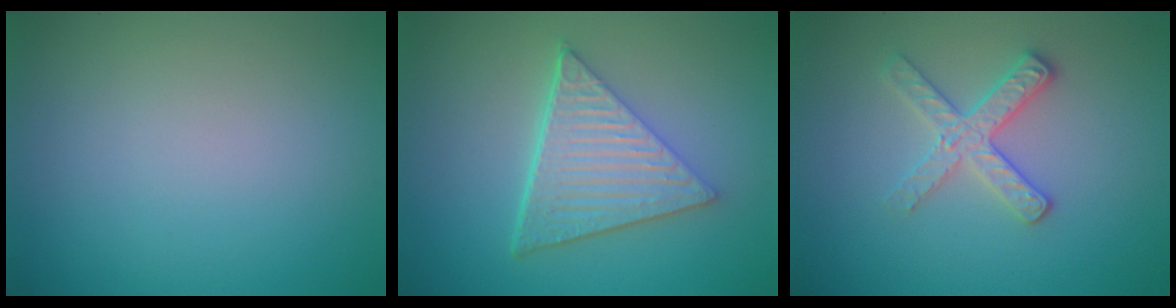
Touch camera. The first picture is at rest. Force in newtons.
{"total": 6.4, "press": 4.6, "slide": 4.3}
{"total": 2.7, "press": 2.6, "slide": 0.9}